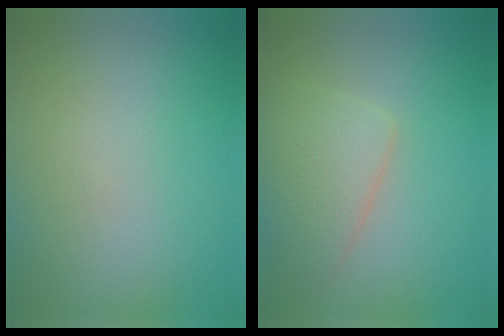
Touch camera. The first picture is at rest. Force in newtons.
{"total": 3.6, "press": 3.6, "slide": 0.1}